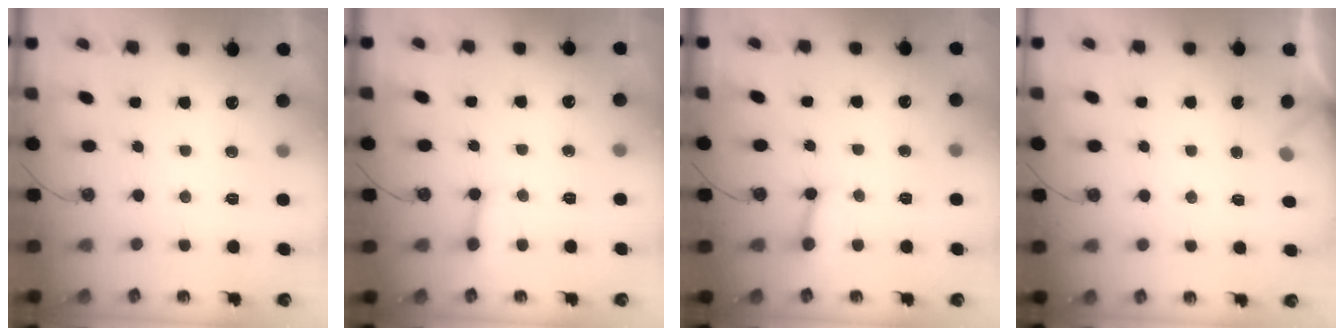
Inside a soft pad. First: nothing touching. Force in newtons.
{"total": 2.5, "press": 2.5, "slide": 0.2}
{"total": 2.9, "press": 2.9, "slide": 0.2}
{"total": 1.7, "press": 1.7, "slide": 0.1}